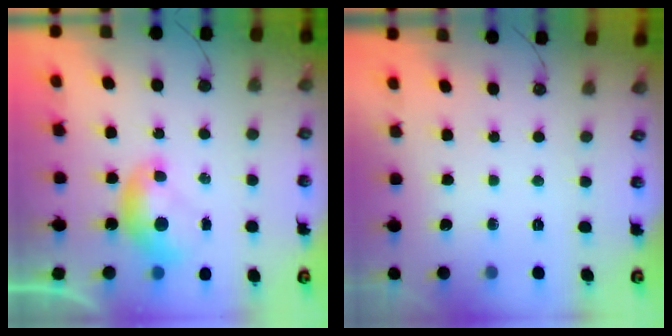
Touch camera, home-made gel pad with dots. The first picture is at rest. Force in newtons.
{"total": 0.0}